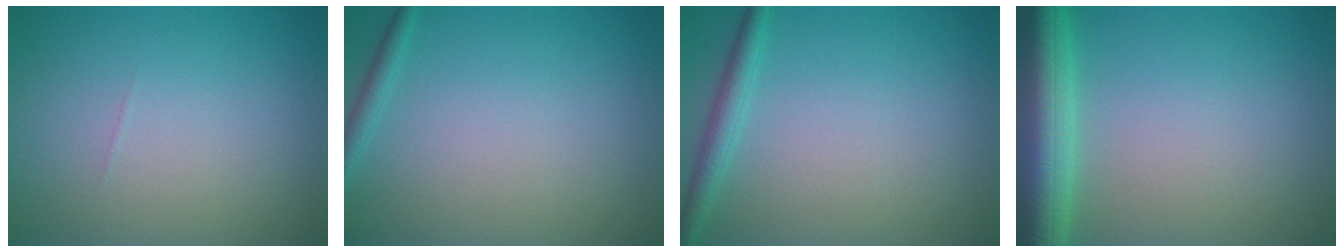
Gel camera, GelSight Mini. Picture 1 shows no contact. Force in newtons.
{"total": 1.2, "press": 1.1, "slide": 0.1}
{"total": 2.1, "press": 2.1, "slide": 0.1}
{"total": 7.2, "press": 7.1, "slide": 0.3}